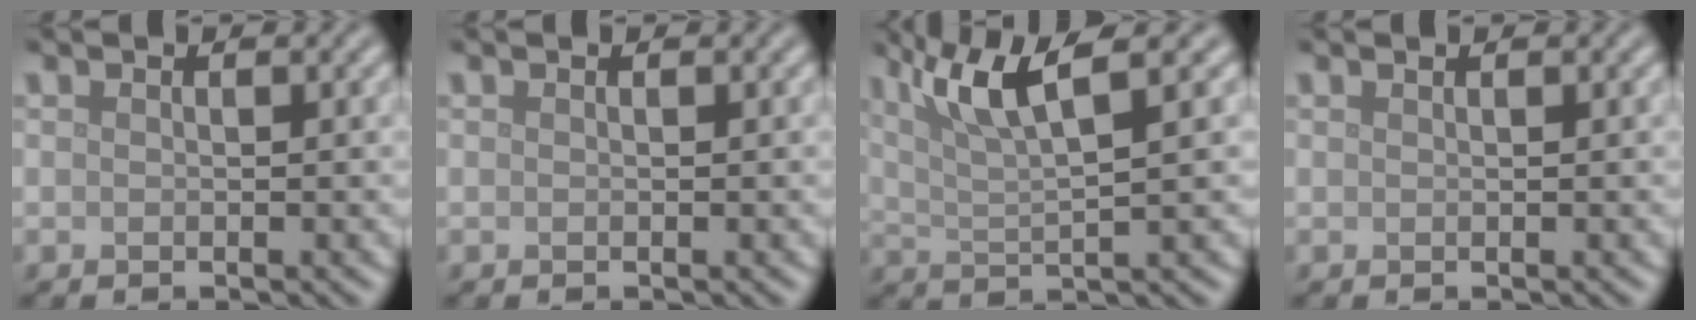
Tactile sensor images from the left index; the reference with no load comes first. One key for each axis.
{"total": 0.0}
{"total": 6.1, "fx": 3.3, "fy": 1.3, "fz": 5.0, "tx": -0.088, "ty": 0.014, "tz": 0.062}
{"total": 0.0}